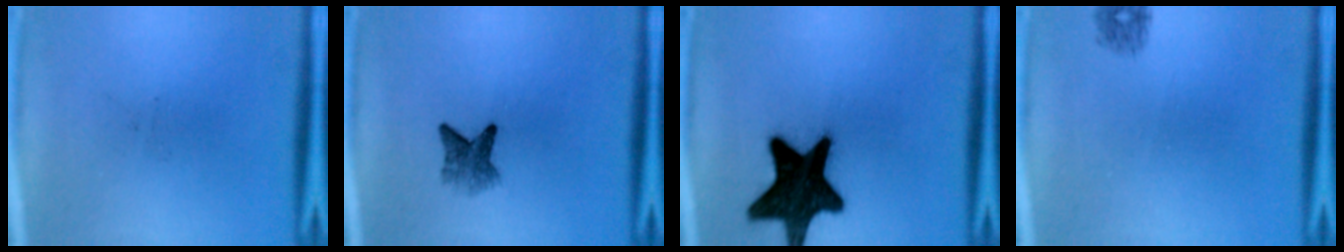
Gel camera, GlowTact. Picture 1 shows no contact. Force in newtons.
{"total": 3.6}
{"total": 18.5}
{"total": 1.0}